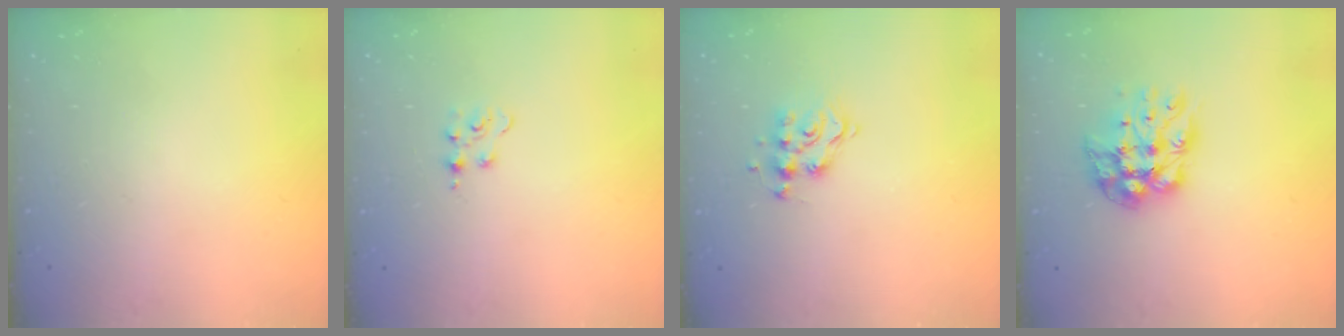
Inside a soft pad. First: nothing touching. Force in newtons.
{"total": 2.3, "press": 2.3, "slide": 0.4}
{"total": 8.3, "press": 8.3, "slide": 0.5}
{"total": 12.5, "press": 12.4, "slide": 1.1}